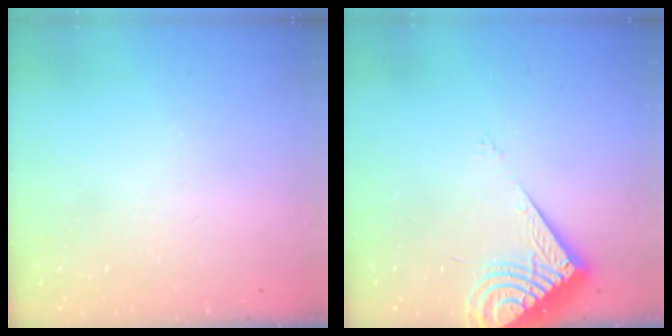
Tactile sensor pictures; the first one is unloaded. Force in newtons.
{"total": 8.3, "press": 8.1, "slide": 1.3}